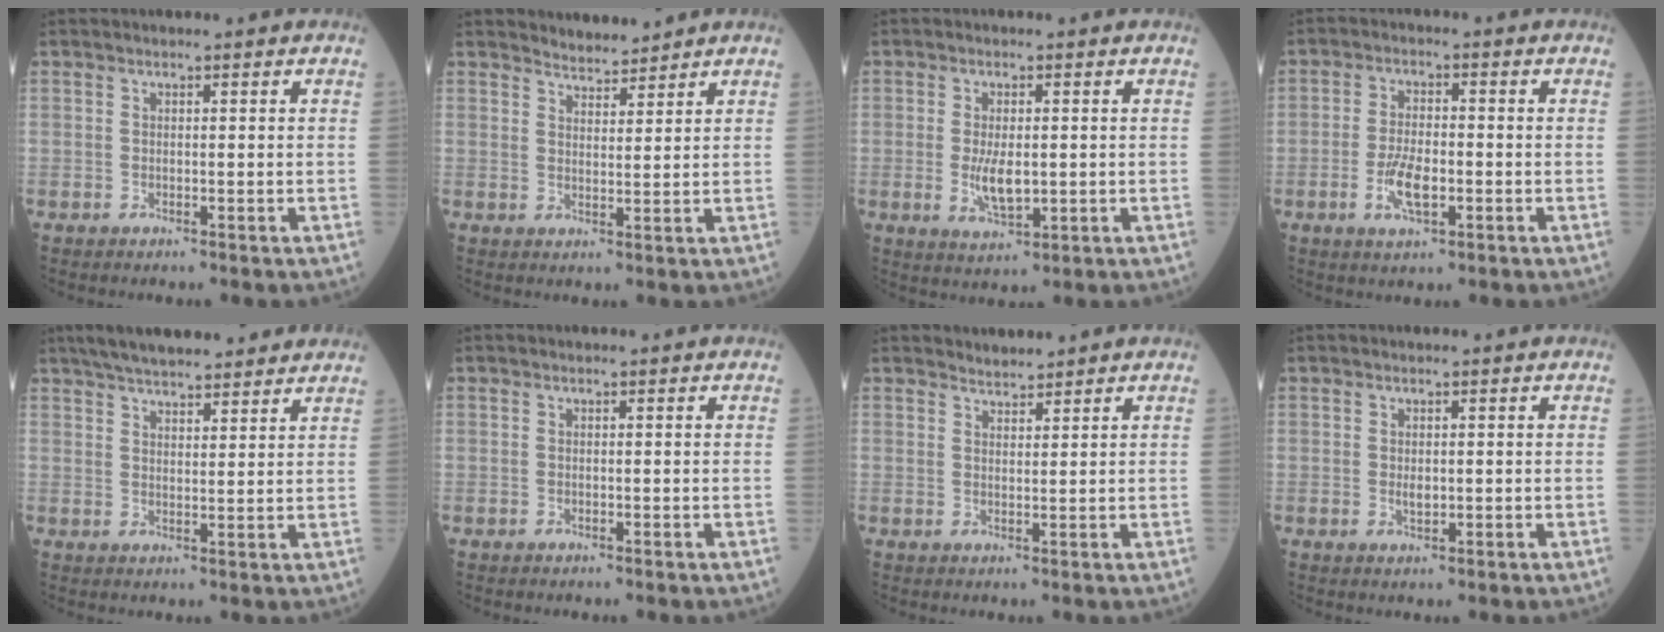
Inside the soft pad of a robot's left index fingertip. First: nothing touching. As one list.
[{"total": 3.1, "force": [3.1, 0.4, 0.0], "torque": [-0.007, 0.006, 0.056]}, {"total": 4.9, "force": [-0.3, 2.0, 4.5], "torque": [-0.092, -0.009, -0.001]}, {"total": 5.5, "force": [-1.8, 2.0, 4.8], "torque": [-0.101, -0.003, -0.033]}, {"total": 13.4, "force": [11.6, 2.5, 6.0], "torque": [-0.091, 0.033, 0.169]}, {"total": 0.0}, {"total": 1.9, "force": [1.9, 0.2, -0.1], "torque": [-0.007, 0.006, 0.037]}, {"total": 1.3, "force": [0.1, 0.7, 1.1], "torque": [-0.021, -0.003, 0.004]}]